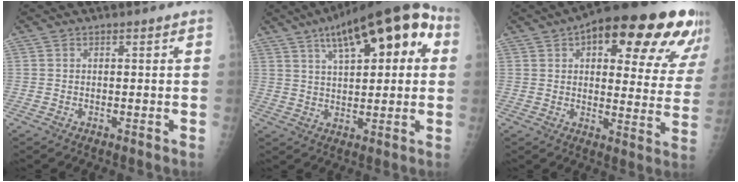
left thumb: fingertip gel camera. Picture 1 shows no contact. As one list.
[{"total": 19.6, "force": [7.5, 7.9, 16.3], "torque": [-0.213, 0.019, 0.109]}, {"total": 26.5, "force": [14.5, 10.2, 19.7], "torque": [-0.229, -0.014, 0.183]}]